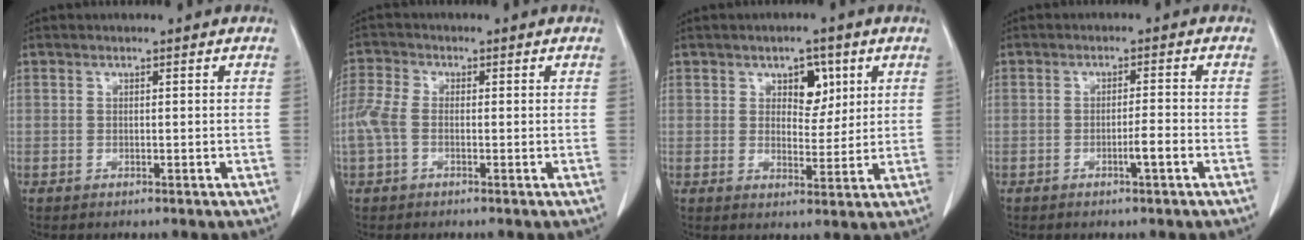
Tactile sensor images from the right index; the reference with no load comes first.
{"total": 4.3, "force": [-0.8, 2.5, 3.5], "torque": [-0.105, 0.010, -0.023]}
{"total": 4.9, "force": [2.2, 2.9, 3.3], "torque": [-0.041, 0.007, 0.034]}
{"total": 2.8, "force": [-1.2, -0.2, 2.5], "torque": [-0.041, -0.002, -0.022]}